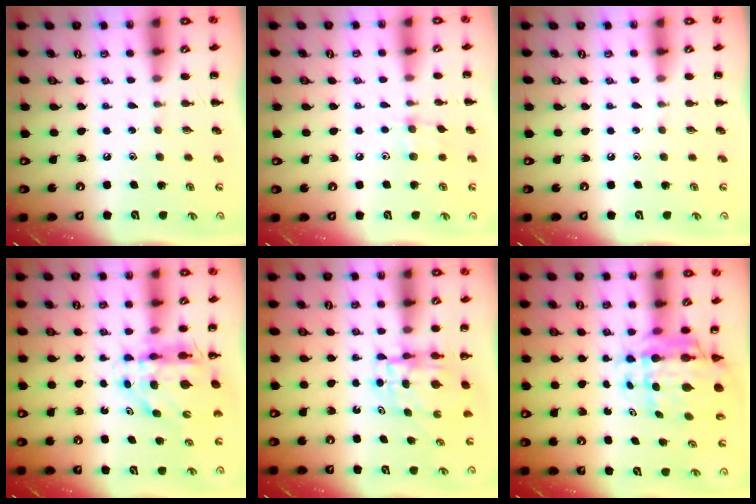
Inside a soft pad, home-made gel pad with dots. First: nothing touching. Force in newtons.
{"total": 6.0, "press": 5.7, "slide": 1.8}
{"total": 0.0}
{"total": 7.4, "press": 7.0, "slide": 2.2}
{"total": 4.8, "press": 4.8, "slide": 0.5}
{"total": 8.7, "press": 8.2, "slide": 3.0}